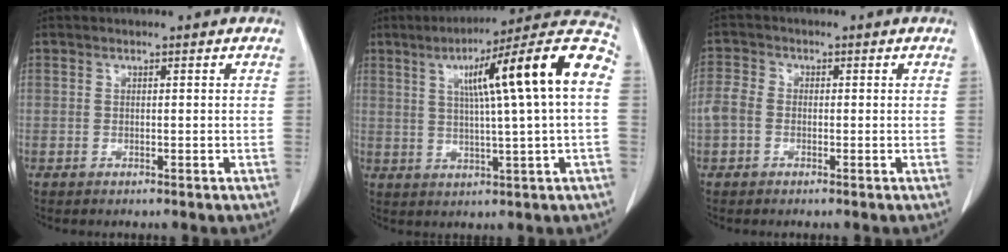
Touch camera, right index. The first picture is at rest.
{"total": 17.3, "force": [3.4, 0.0, 17.0], "torque": [-0.242, 0.029, 0.043]}
{"total": 3.1, "force": [-0.7, 2.4, 1.8], "torque": [-0.054, 0.012, -0.015]}